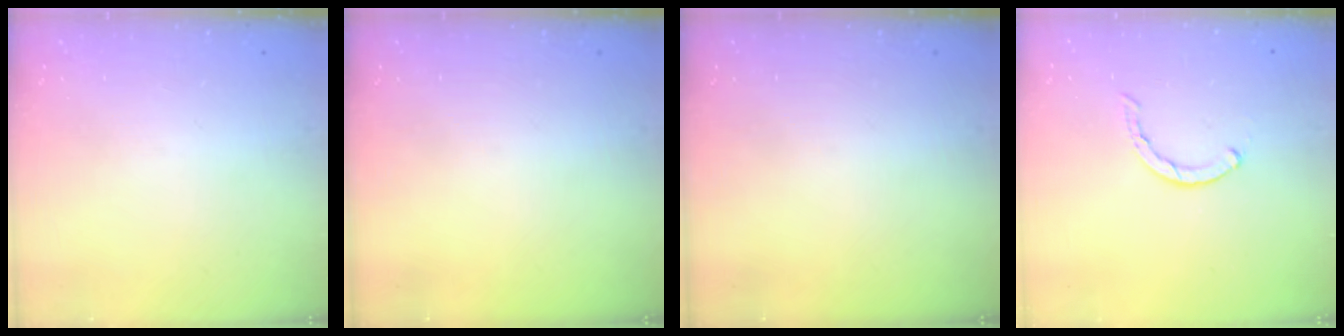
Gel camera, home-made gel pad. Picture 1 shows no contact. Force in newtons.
{"total": 0.0}
{"total": 0.0}
{"total": 0.5, "press": 0.5, "slide": 0.2}